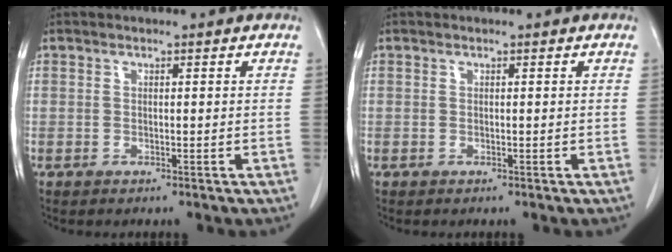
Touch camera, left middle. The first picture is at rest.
{"total": 0.0}